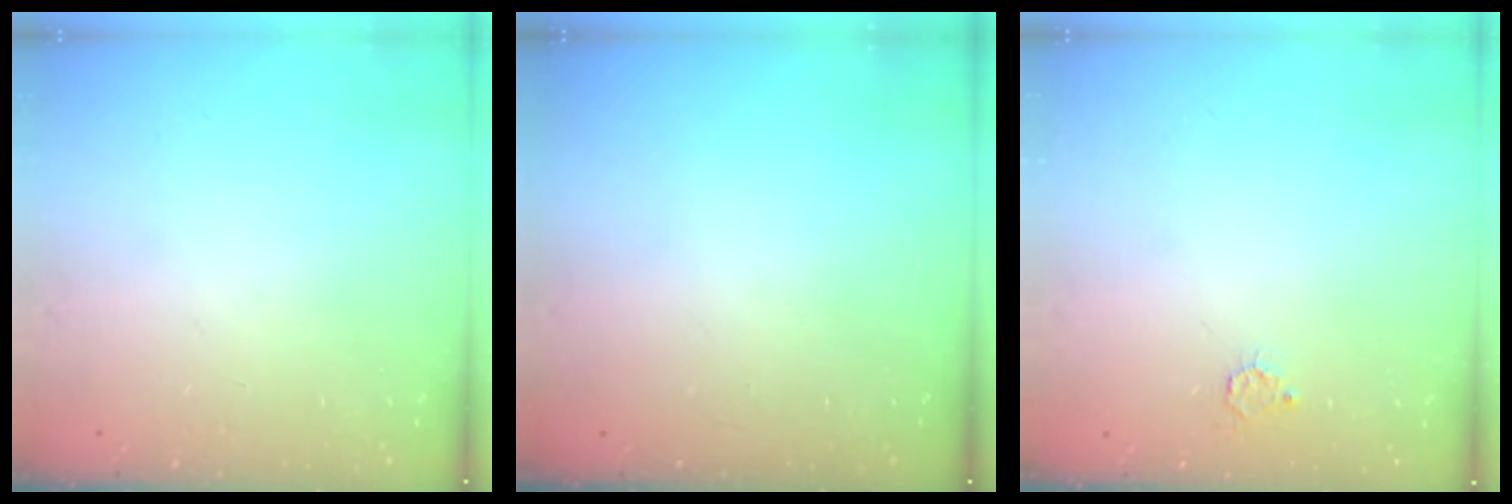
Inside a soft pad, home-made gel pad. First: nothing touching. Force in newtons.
{"total": 0.0}
{"total": 3.5, "press": 3.5, "slide": 0.3}